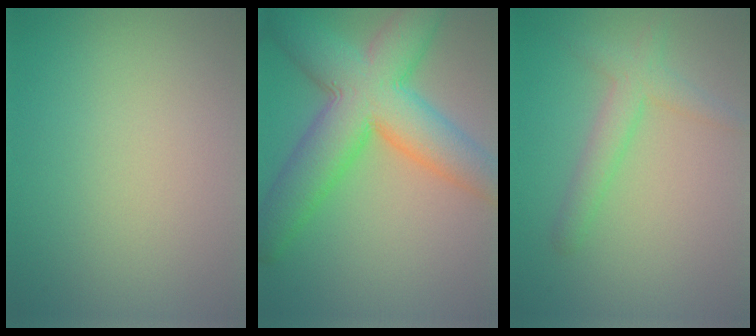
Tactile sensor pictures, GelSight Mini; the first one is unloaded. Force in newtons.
{"total": 11.0, "press": 11.0, "slide": 0.3}
{"total": 2.8, "press": 2.8, "slide": 0.2}